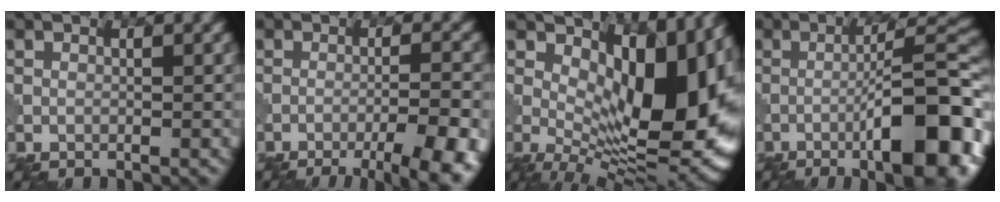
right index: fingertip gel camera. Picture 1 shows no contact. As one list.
[{"total": 10.5, "force": [-6.7, 3.1, 7.4], "torque": [-0.078, -0.006, -0.072]}, {"total": 14.1, "force": [2.3, 6.8, 12.1], "torque": [-0.137, -0.010, 0.043]}, {"total": 12.7, "force": [-4.8, 2.7, 11.4], "torque": [-0.152, 0.013, -0.071]}]